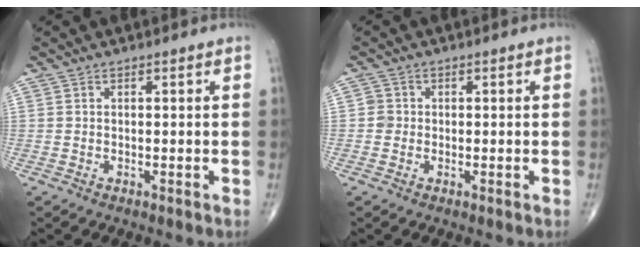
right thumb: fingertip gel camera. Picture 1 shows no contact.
{"total": 1.7, "force": [-0.1, 1.6, 0.3], "torque": [0.005, 0.005, -0.005]}